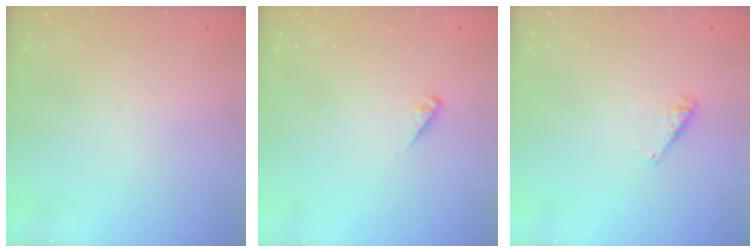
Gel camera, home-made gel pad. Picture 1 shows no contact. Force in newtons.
{"total": 2.5, "press": 2.4, "slide": 0.6}
{"total": 3.9, "press": 3.8, "slide": 0.5}